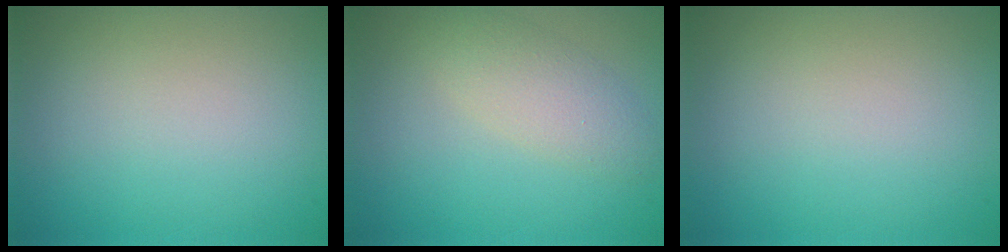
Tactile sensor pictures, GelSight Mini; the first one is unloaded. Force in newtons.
{"total": 2.8, "press": 2.8, "slide": 0.1}
{"total": 0.0}